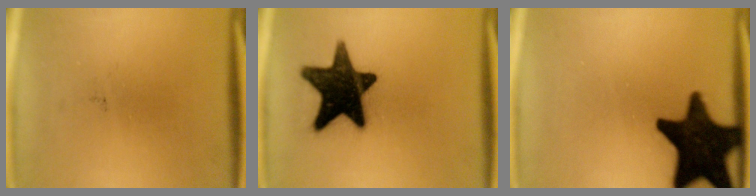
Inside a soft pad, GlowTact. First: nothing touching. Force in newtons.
{"total": 17.7}
{"total": 18.7}